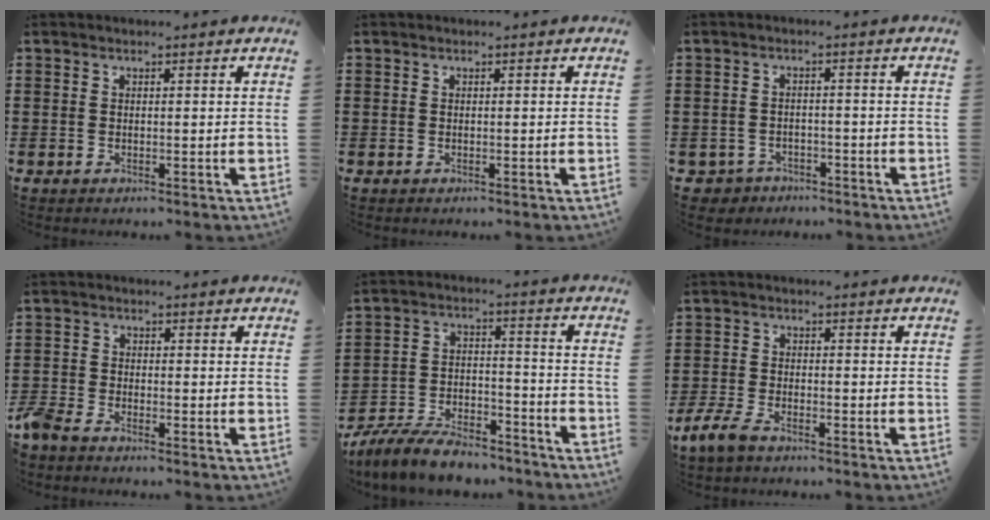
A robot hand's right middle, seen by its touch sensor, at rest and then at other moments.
{"total": 0.0}
{"total": 2.5, "force": [-2.3, 1.0, -0.1], "torque": [-0.008, 0.000, -0.052]}
{"total": 2.9, "force": [-2.7, 0.6, 0.8], "torque": [-0.044, -0.008, -0.064]}
{"total": 8.6, "force": [-7.9, 1.9, 2.8], "torque": [-0.057, 0.018, -0.153]}
{"total": 4.1, "force": [-3.0, 1.3, 2.5], "torque": [-0.077, -0.008, -0.068]}